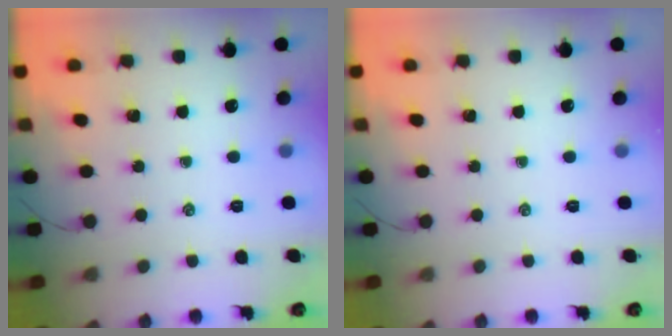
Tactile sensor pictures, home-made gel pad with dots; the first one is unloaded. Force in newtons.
{"total": 0.0}